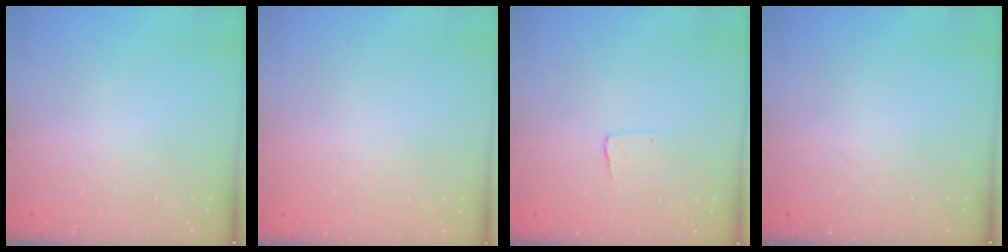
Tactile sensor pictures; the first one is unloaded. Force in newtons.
{"total": 0.0}
{"total": 3.1, "press": 3.1, "slide": 0.3}
{"total": 0.0}